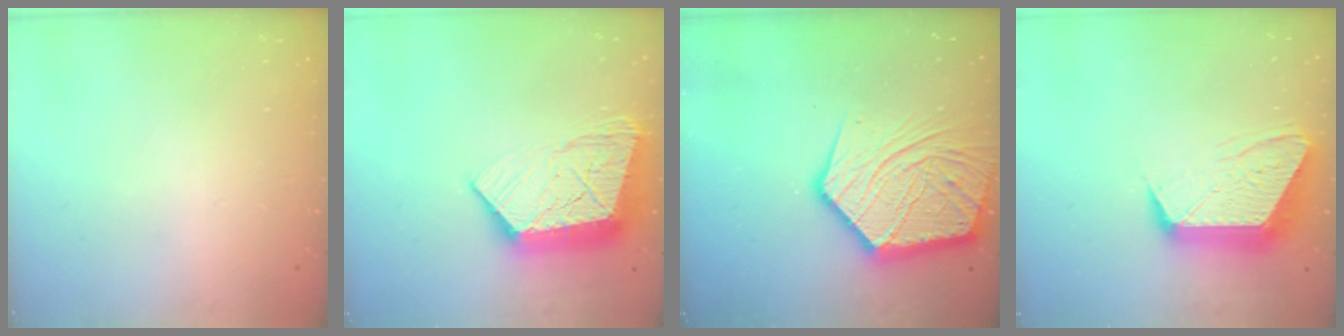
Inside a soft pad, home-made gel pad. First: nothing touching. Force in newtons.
{"total": 17.3, "press": 17.2, "slide": 1.6}
{"total": 21.3, "press": 21.2, "slide": 2.2}
{"total": 13.9, "press": 13.9, "slide": 0.9}